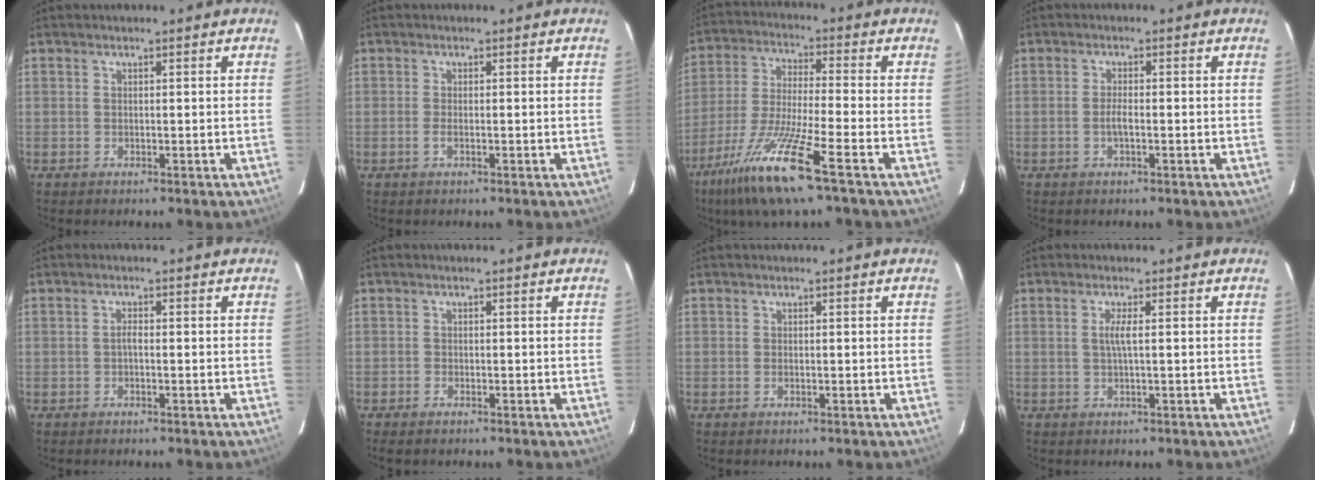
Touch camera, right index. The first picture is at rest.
{"total": 1.3, "force": [-0.6, 0.3, 1.1], "torque": [-0.024, -0.001, -0.012]}
{"total": 15.0, "force": [-9.2, 0.8, 11.9], "torque": [-0.259, -0.029, -0.176]}
{"total": 2.0, "force": [-0.8, 0.4, 1.8], "torque": [-0.036, 0.001, -0.016]}
{"total": 1.0, "force": [-0.4, 0.3, 0.9], "torque": [-0.017, 0.006, -0.010]}
{"total": 1.1, "force": [-1.0, 0.4, 0.4], "torque": [-0.013, -0.002, -0.021]}
{"total": 0.5, "force": [-0.3, 0.2, 0.4], "torque": [-0.008, -0.001, -0.007]}
{"total": 1.9, "force": [0.1, -0.3, 1.9], "torque": [-0.037, 0.000, -0.001]}